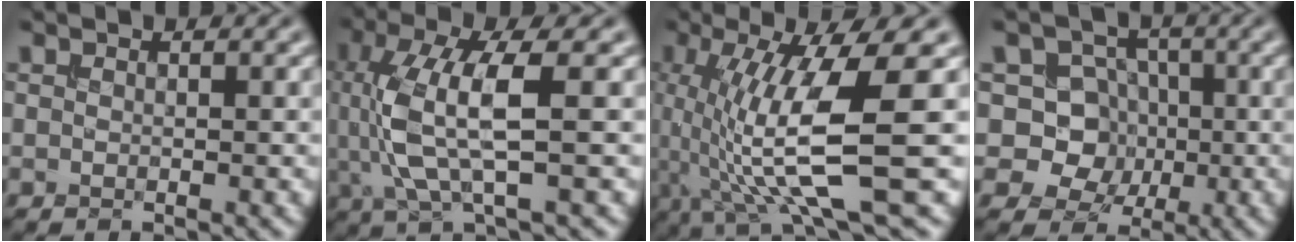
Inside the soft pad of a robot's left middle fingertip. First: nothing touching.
{"total": 6.7, "force": [0.5, 2.1, 6.4], "torque": [-0.152, -0.004, 0.016]}
{"total": 10.3, "force": [-0.2, 2.3, 10.1], "torque": [-0.179, -0.013, 0.001]}
{"total": 6.6, "force": [0.2, 6.1, 2.4], "torque": [-0.018, 0.021, -0.028]}